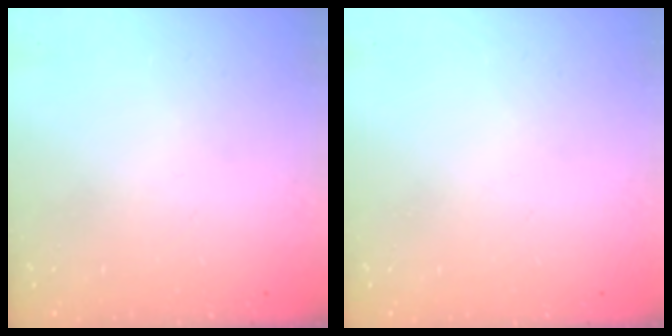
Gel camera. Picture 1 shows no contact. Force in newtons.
{"total": 0.0}